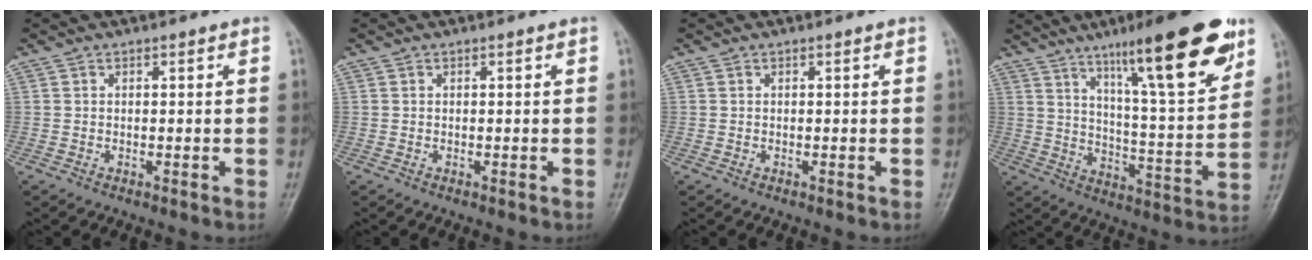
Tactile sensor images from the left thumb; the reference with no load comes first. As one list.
[{"total": 0.0}, {"total": 0.0}, {"total": 21.6, "force": [12.8, 3.9, 16.9], "torque": [-0.225, -0.051, 0.201]}]